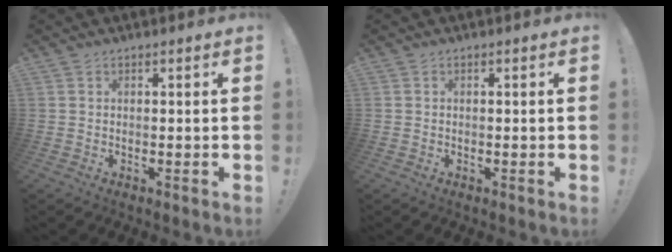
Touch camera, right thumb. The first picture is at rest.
{"total": 0.0}